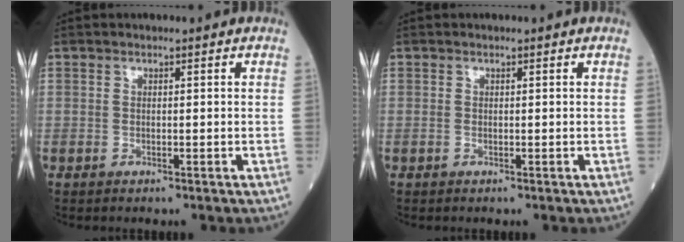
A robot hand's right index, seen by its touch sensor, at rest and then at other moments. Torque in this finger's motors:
{"motor_torque": [0.00, 0.00, -0.03, -0.01]}